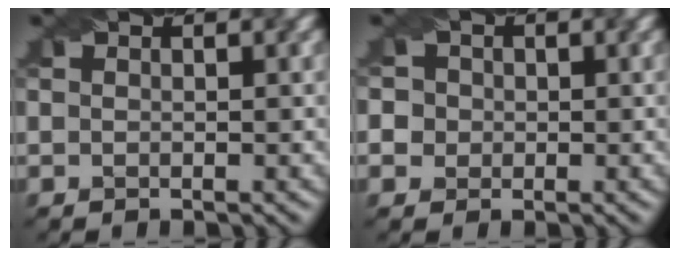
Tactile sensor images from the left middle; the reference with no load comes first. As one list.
[{"total": 4.6, "force": [0.9, 4.3, 1.5], "torque": [-0.025, 0.035, -0.006]}]